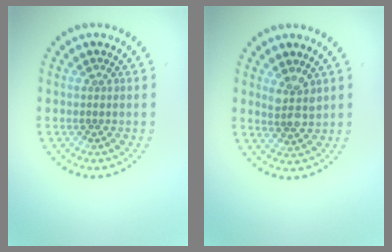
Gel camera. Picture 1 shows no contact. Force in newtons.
{"total": 2.3, "press": 2.0, "slide": 1.1}